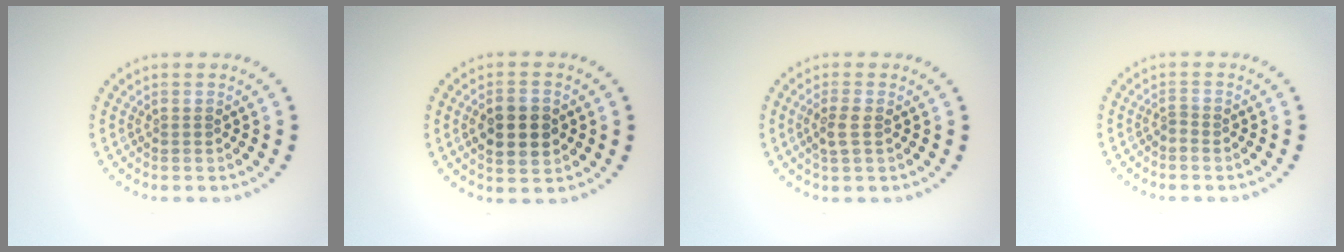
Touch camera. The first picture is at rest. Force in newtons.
{"total": 4.3, "press": 4.3, "slide": 0.2}
{"total": 1.9, "press": 1.7, "slide": 0.7}
{"total": 0.6, "press": 0.2, "slide": 0.6}